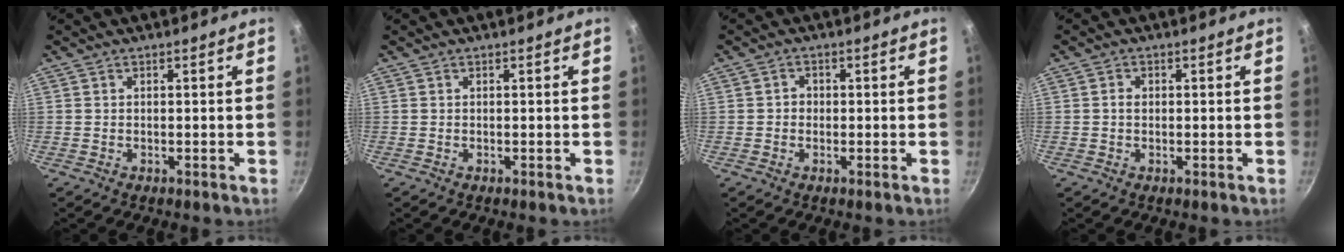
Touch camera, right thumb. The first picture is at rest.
{"total": 0.0}
{"total": 1.8, "force": [-0.2, 1.6, 0.7], "torque": [-0.003, 0.005, -0.006]}
{"total": 1.5, "force": [0.0, 1.2, 0.9], "torque": [-0.013, 0.005, 0.000]}